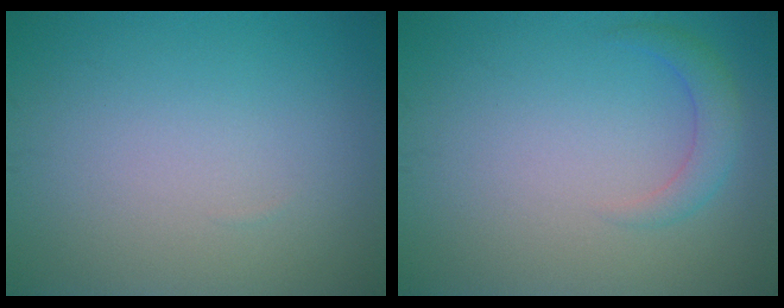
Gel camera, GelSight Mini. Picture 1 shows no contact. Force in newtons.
{"total": 2.0, "press": 2.0, "slide": 0.2}